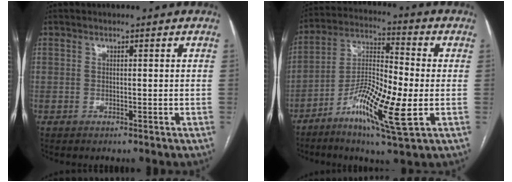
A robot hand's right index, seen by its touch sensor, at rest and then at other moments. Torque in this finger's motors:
{"motor_torque": [1.09, -1.05, 0.67, 0.15]}